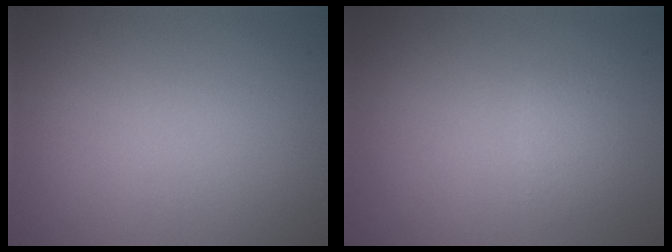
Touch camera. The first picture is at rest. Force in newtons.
{"total": 1.2, "press": 1.2, "slide": 0.1}